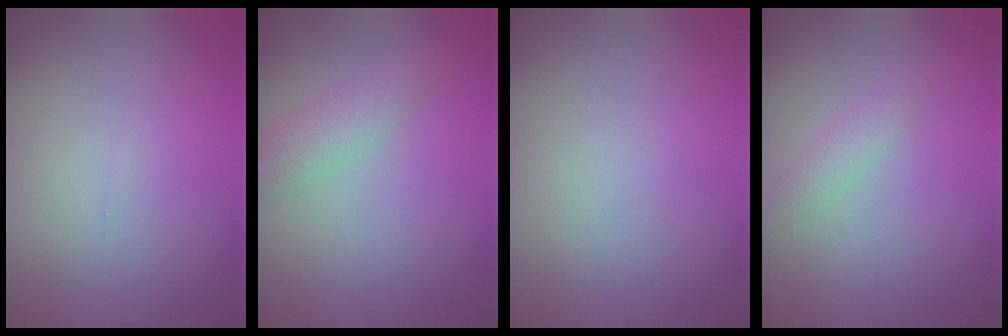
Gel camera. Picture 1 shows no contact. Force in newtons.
{"total": 3.0, "press": 3.0, "slide": 0.1}
{"total": 0.0}
{"total": 1.5, "press": 1.5, "slide": 0.0}